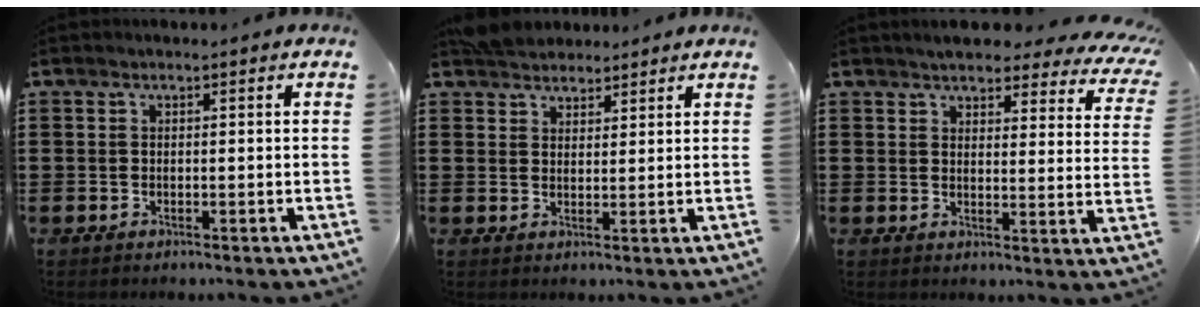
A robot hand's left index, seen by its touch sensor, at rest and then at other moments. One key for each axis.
{"total": 3.6, "fx": 3.4, "fy": 1.1, "fz": 0.0, "tx": -0.012, "ty": 0.000, "tz": 0.068}
{"total": 4.1, "fx": 4.0, "fy": 0.9, "fz": 0.7, "tx": -0.029, "ty": -0.020, "tz": 0.067}